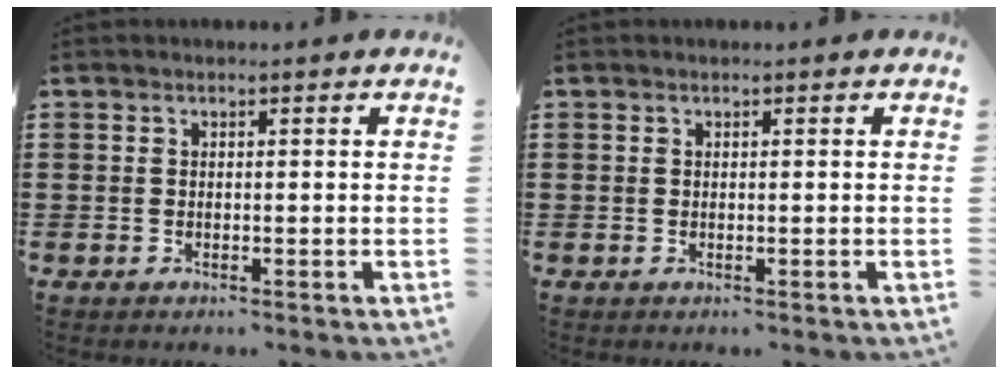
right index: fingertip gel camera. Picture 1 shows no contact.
{"total": 0.0}